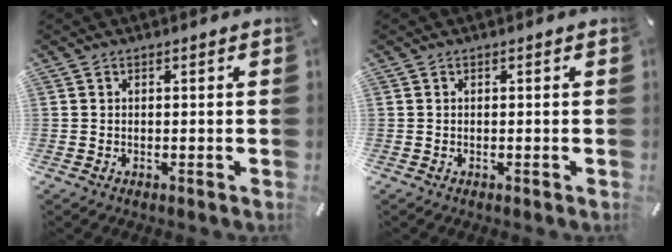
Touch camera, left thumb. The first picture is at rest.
{"total": 0.0}